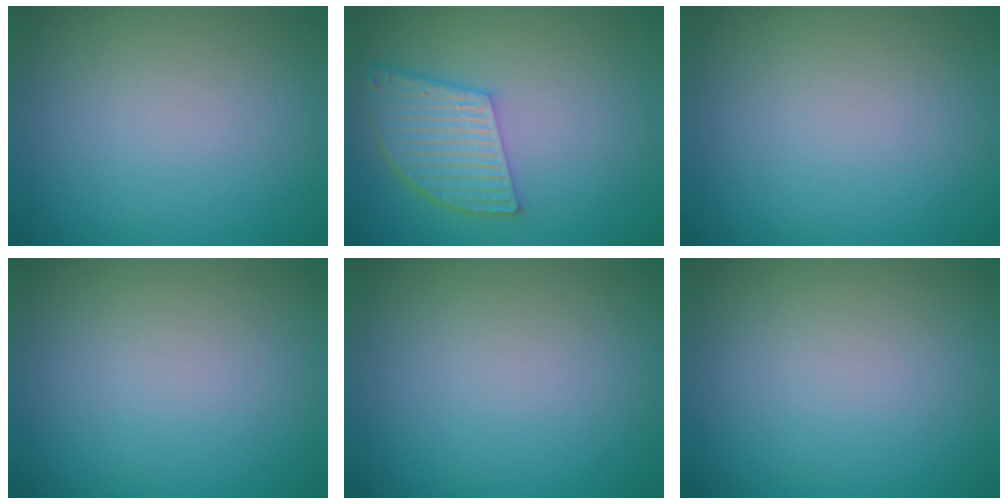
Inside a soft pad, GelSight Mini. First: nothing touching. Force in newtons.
{"total": 5.2, "press": 3.9, "slide": 3.4}
{"total": 0.0}
{"total": 0.0}
{"total": 0.0}
{"total": 0.0}